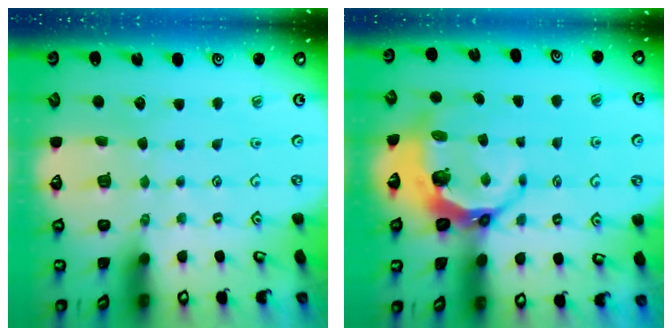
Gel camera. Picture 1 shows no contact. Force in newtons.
{"total": 7.4, "press": 6.7, "slide": 3.1}